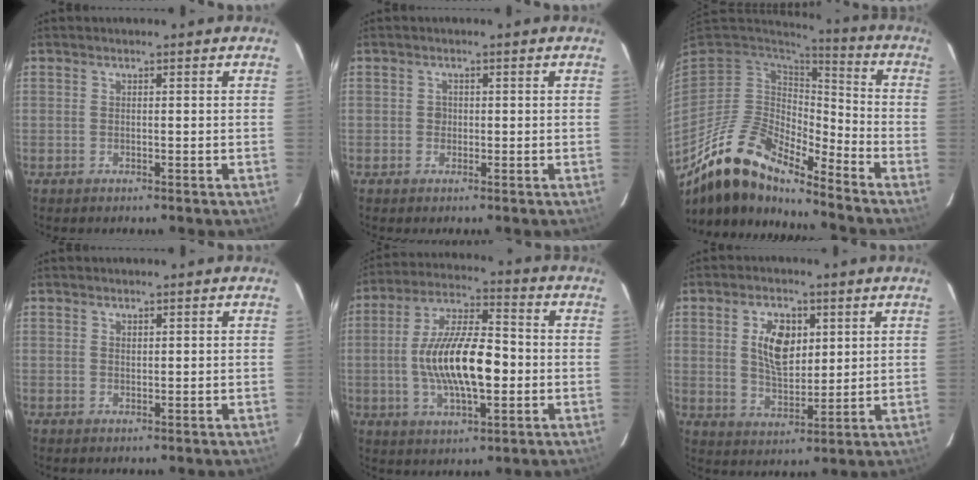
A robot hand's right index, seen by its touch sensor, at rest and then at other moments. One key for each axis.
{"total": 1.3, "fx": -0.2, "fy": 1.3, "fz": 0.2, "tx": 0.000, "ty": 0.002, "tz": -0.003}
{"total": 16.9, "fx": -13.7, "fy": 4.4, "fz": 8.9, "tx": -0.165, "ty": -0.022, "tz": -0.264}
{"total": 0.6, "fx": 0.5, "fy": 0.3, "fz": 0.2, "tx": -0.003, "ty": 0.001, "tz": 0.010}
{"total": 16.0, "fx": -1.9, "fy": 5.7, "fz": 14.8, "tx": -0.278, "ty": 0.005, "tz": -0.034}
{"total": 8.9, "fx": 2.8, "fy": 5.0, "fz": 6.9, "tx": -0.124, "ty": 0.008, "tz": 0.057}